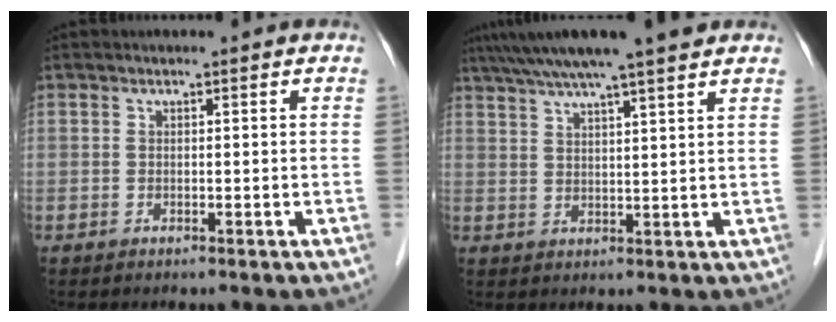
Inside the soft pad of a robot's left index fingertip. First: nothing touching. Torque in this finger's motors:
{"motor_torque": [0.14, -0.49, 0.70, 0.21]}